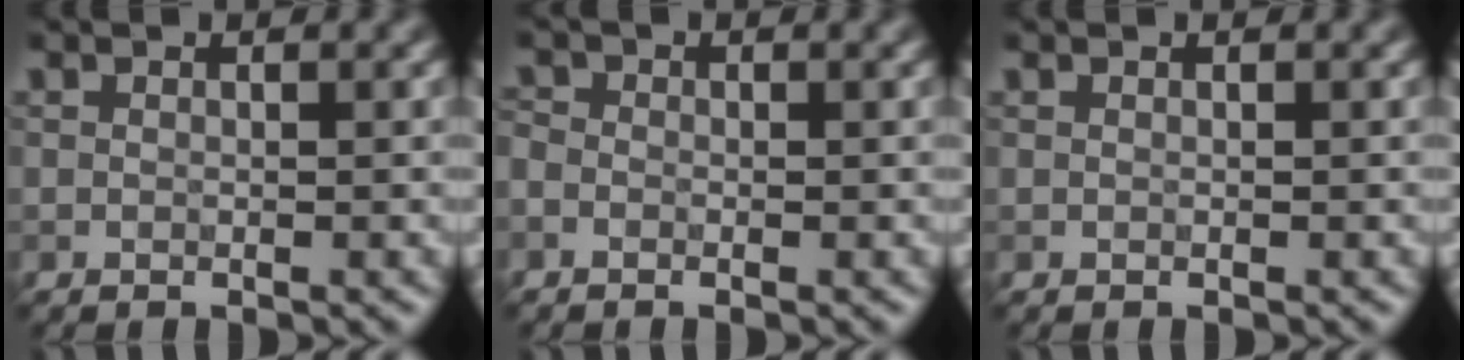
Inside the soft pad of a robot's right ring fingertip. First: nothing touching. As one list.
[{"total": 1.0, "force": [-0.5, 0.7, 0.5], "torque": [-0.012, -0.002, -0.013]}, {"total": 0.0}]